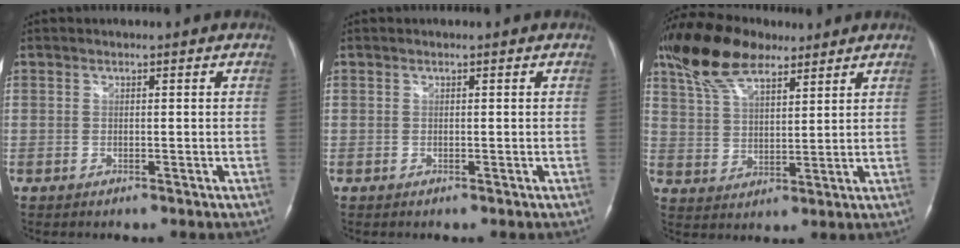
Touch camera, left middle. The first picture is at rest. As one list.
[{"total": 0.0}, {"total": 10.8, "force": [7.7, 4.0, 6.5], "torque": [-0.135, 0.026, 0.147]}]